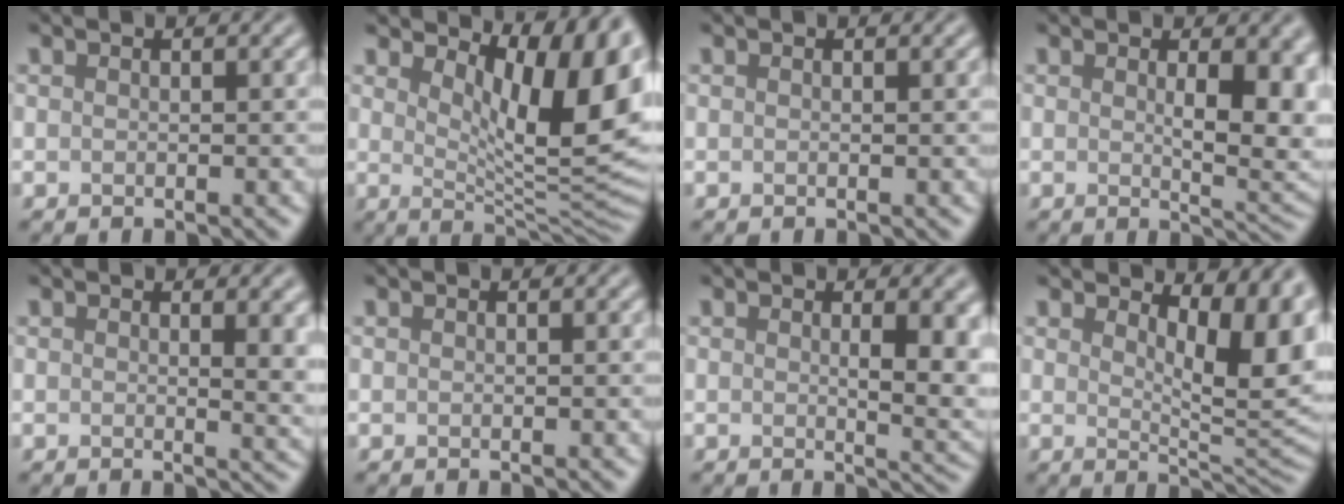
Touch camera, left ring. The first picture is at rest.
{"total": 11.0, "force": [4.0, 3.6, 9.6], "torque": [-0.128, -0.009, 0.069]}
{"total": 0.0}
{"total": 6.6, "force": [0.9, 2.4, 6.1], "torque": [-0.077, -0.012, 0.023]}
{"total": 3.2, "force": [1.0, 1.1, 2.8], "torque": [-0.026, -0.003, 0.015]}
{"total": 0.0}
{"total": 5.1, "force": [0.9, 1.7, 4.7], "torque": [-0.053, -0.007, 0.020]}
{"total": 7.3, "force": [3.1, 2.8, 6.0], "torque": [-0.078, -0.010, 0.045]}